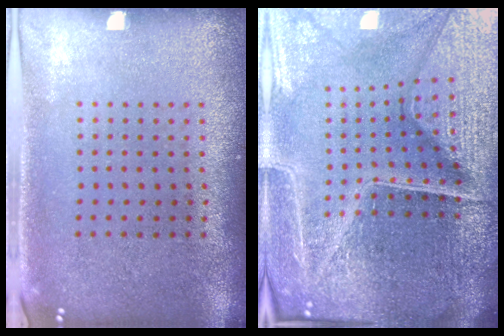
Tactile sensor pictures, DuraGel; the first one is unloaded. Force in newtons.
{"total": 6.5, "press": 5.9, "slide": 2.8}